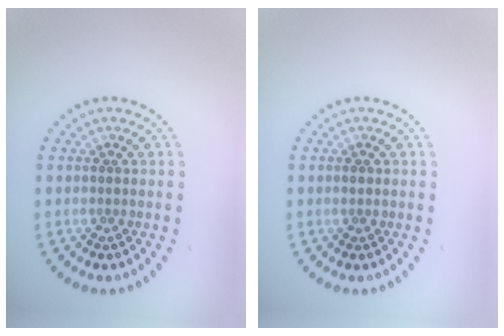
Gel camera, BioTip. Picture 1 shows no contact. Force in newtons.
{"total": 0.9, "press": 0.8, "slide": 0.2}